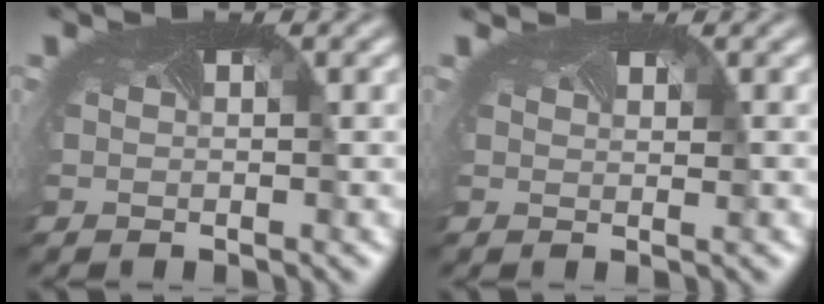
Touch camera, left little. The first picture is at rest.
{"total": 1.1, "force": [1.1, 0.1, -0.2], "torque": [-0.001, -0.005, 0.009]}